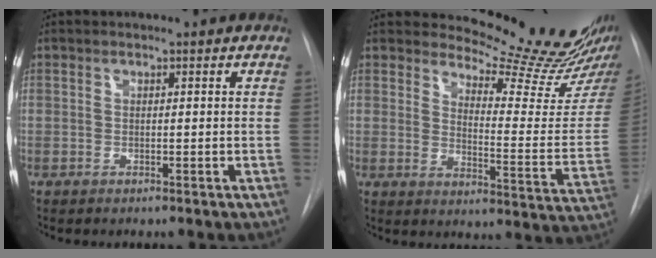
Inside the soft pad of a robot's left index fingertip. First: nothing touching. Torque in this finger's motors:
{"motor_torque": [1.00, -1.14, 0.01, -0.05]}